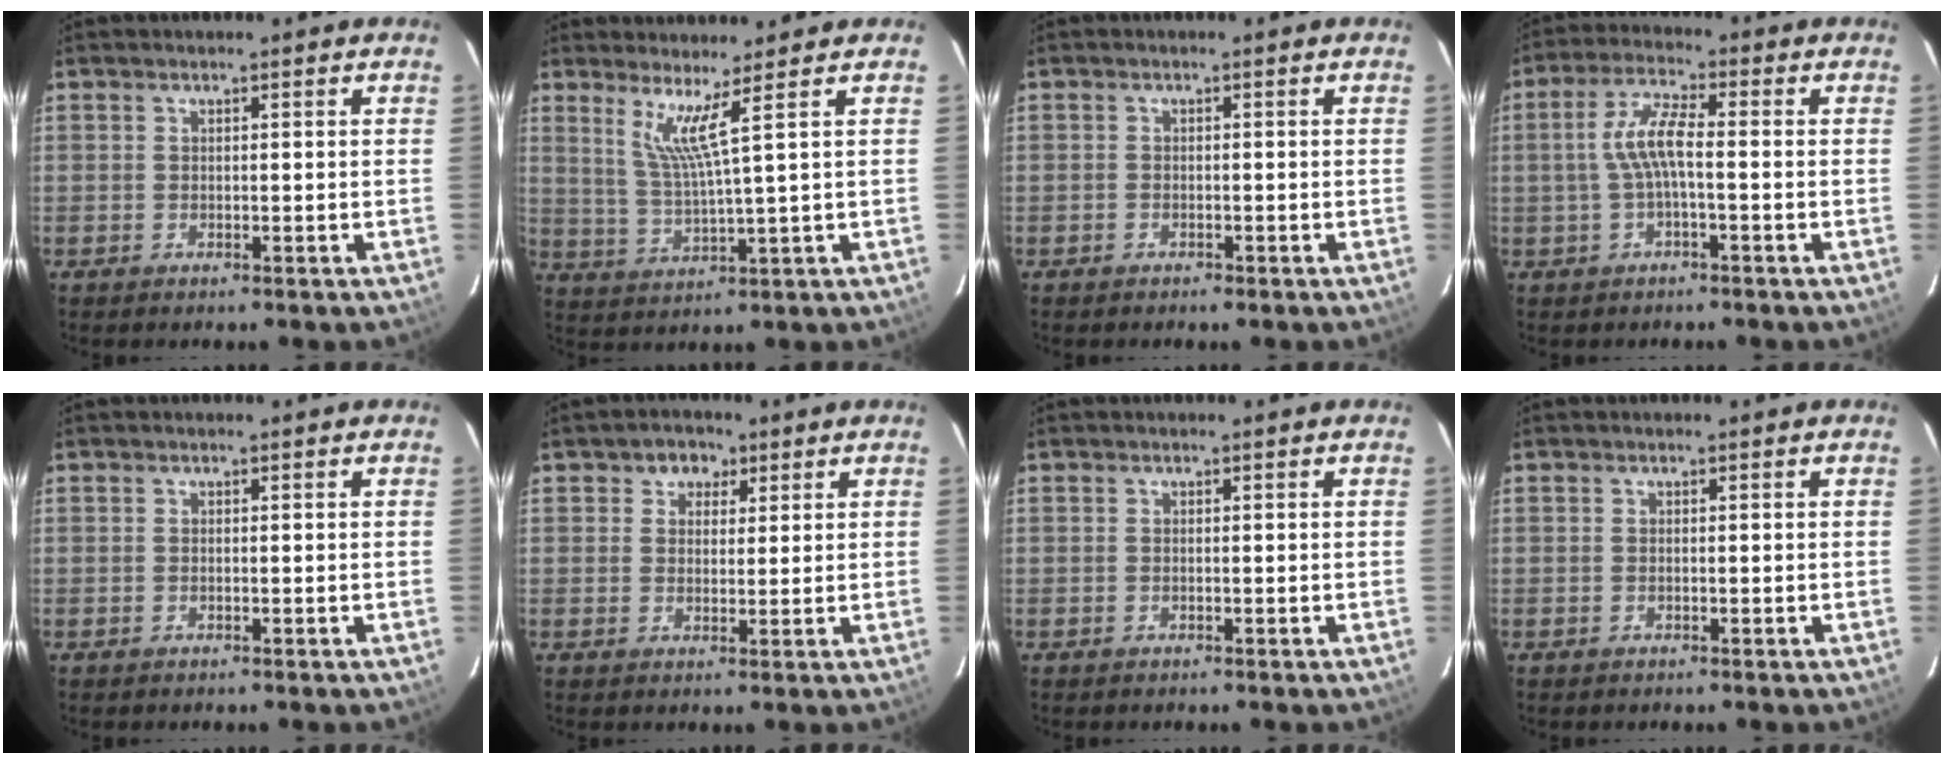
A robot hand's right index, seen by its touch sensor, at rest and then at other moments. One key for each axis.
{"total": 5.5, "fx": 3.4, "fy": -1.4, "fz": 4.2, "tx": -0.079, "ty": -0.010, "tz": 0.071}
{"total": 0.9, "fx": -0.7, "fy": 0.5, "fz": 0.2, "tx": -0.009, "ty": 0.001, "tz": -0.011}
{"total": 6.2, "fx": -0.8, "fy": 1.4, "fz": 6.0, "tx": -0.126, "ty": 0.011, "tz": -0.013}
{"total": 0.0}
{"total": 3.9, "fx": 1.8, "fy": 3.3, "fz": 1.0, "tx": -0.005, "ty": 0.009, "tz": 0.027}
{"total": 0.0}
{"total": 0.0}